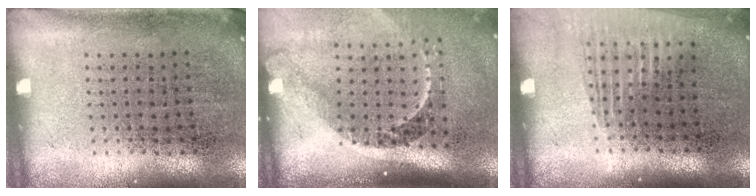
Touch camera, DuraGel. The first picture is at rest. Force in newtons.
{"total": 2.3, "press": 1.6, "slide": 1.7}
{"total": 1.4, "press": 1.2, "slide": 0.7}